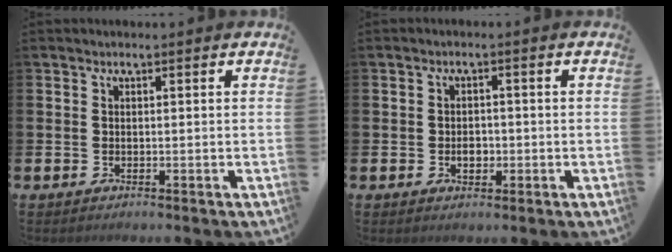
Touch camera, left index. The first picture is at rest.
{"total": 2.1, "force": [-0.4, 1.5, 1.4], "torque": [-0.005, -0.005, -0.015]}